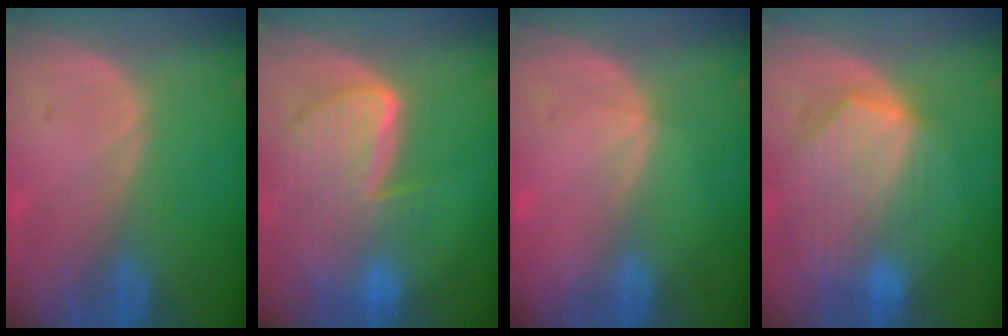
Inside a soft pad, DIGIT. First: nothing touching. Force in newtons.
{"total": 9.8, "press": 8.2, "slide": 5.2}
{"total": 1.2, "press": 0.7, "slide": 0.9}
{"total": 9.5, "press": 8.4, "slide": 4.6}